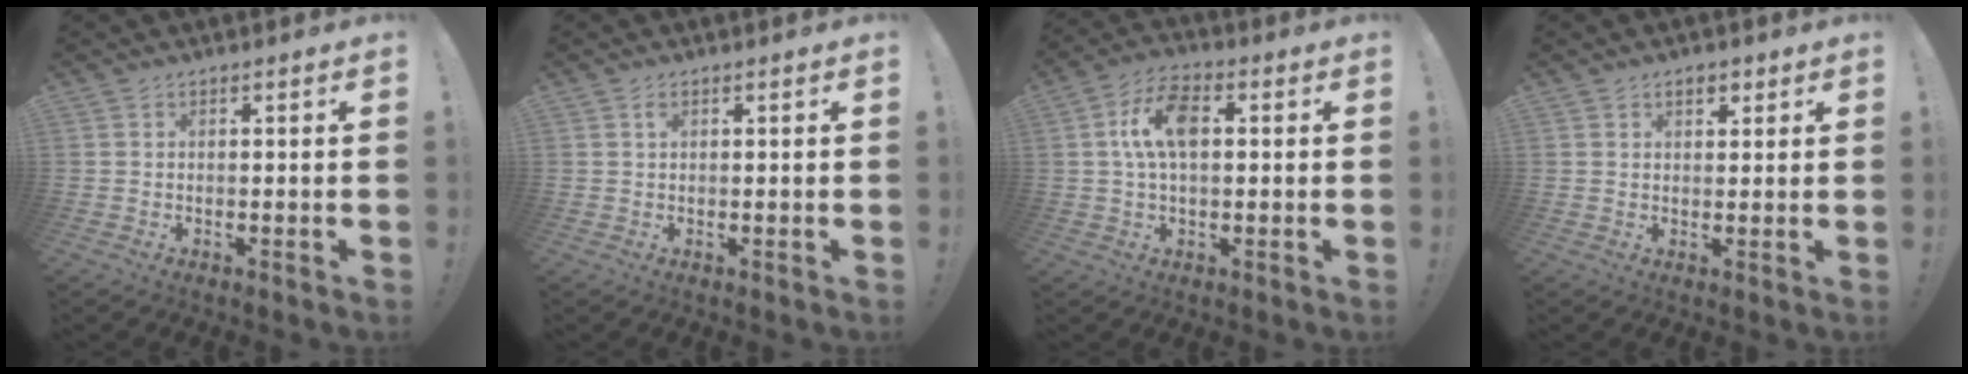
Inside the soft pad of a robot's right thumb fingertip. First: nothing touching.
{"total": 0.9, "force": [0.3, 0.5, 0.6], "torque": [-0.006, -0.001, 0.004]}
{"total": 10.9, "force": [1.6, 6.0, 9.0], "torque": [-0.159, 0.011, 0.032]}
{"total": 3.1, "force": [1.7, 1.9, 1.8], "torque": [-0.019, -0.002, 0.027]}